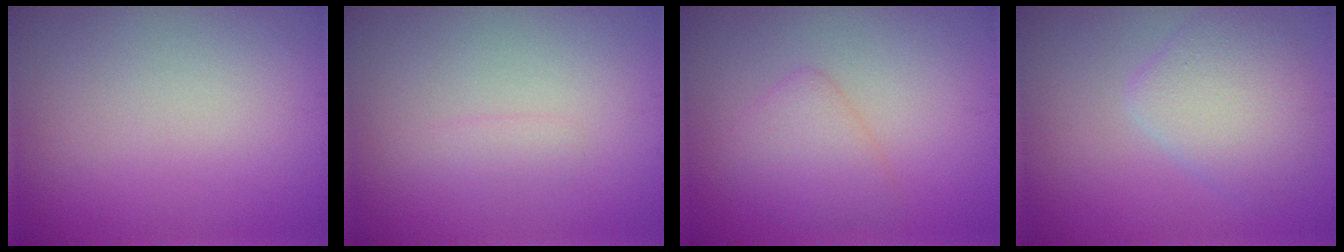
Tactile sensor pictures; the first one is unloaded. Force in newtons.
{"total": 0.7, "press": 0.7, "slide": 0.1}
{"total": 2.7, "press": 2.7, "slide": 0.1}
{"total": 4.1, "press": 4.1, "slide": 0.2}